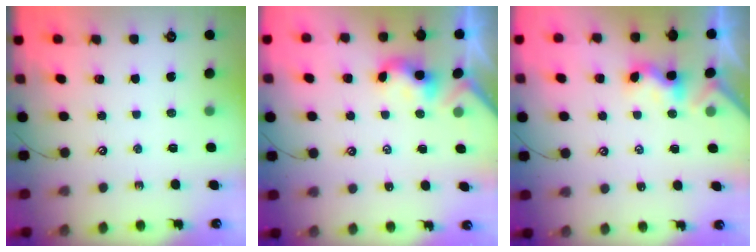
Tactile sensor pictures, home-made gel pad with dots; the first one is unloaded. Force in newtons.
{"total": 2.4, "press": 2.4, "slide": 0.2}
{"total": 2.3, "press": 2.3, "slide": 0.3}